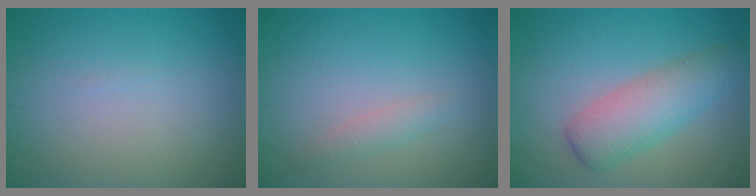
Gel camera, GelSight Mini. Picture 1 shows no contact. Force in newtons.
{"total": 1.2, "press": 1.2, "slide": 0.0}
{"total": 4.7, "press": 4.7, "slide": 0.1}